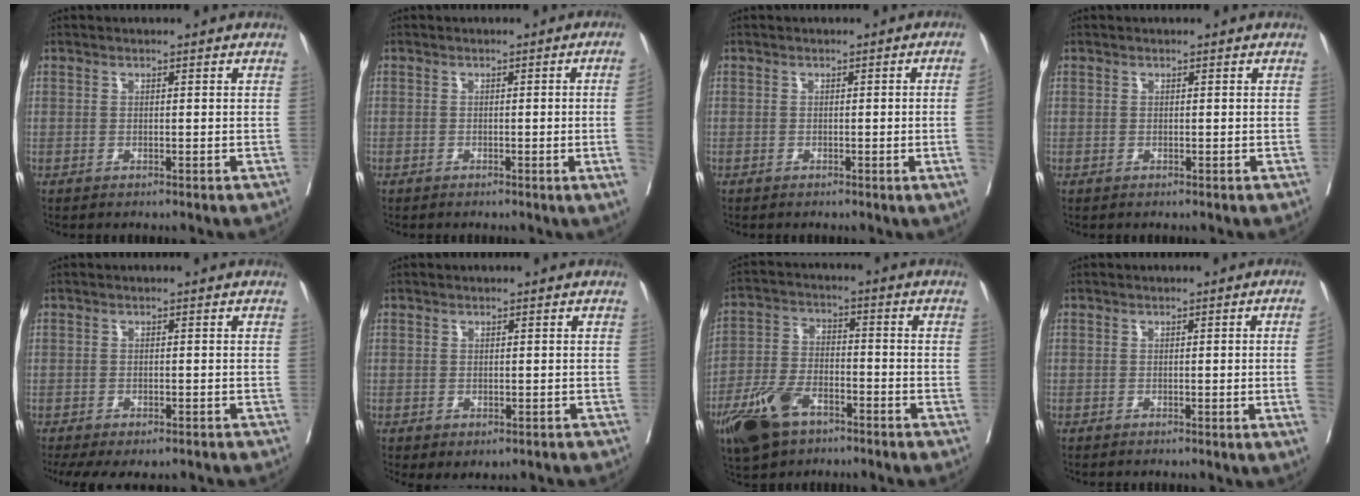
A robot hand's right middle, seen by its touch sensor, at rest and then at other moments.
{"total": 3.5, "force": [-0.6, -1.4, 3.2], "torque": [-0.038, -0.007, -0.007]}
{"total": 3.0, "force": [-0.4, -1.2, 2.7], "torque": [-0.033, -0.005, -0.003]}
{"total": 0.0}
{"total": 9.6, "force": [-7.3, 4.1, 4.7], "torque": [-0.089, -0.008, -0.097]}
{"total": 3.1, "force": [-2.1, 1.8, 1.6], "torque": [-0.013, -0.005, -0.025]}
{"total": 10.8, "force": [-6.6, 5.3, 6.8], "torque": [-0.147, -0.007, -0.123]}
{"total": 2.9, "force": [-0.4, -1.1, 2.7], "torque": [-0.032, -0.005, -0.004]}